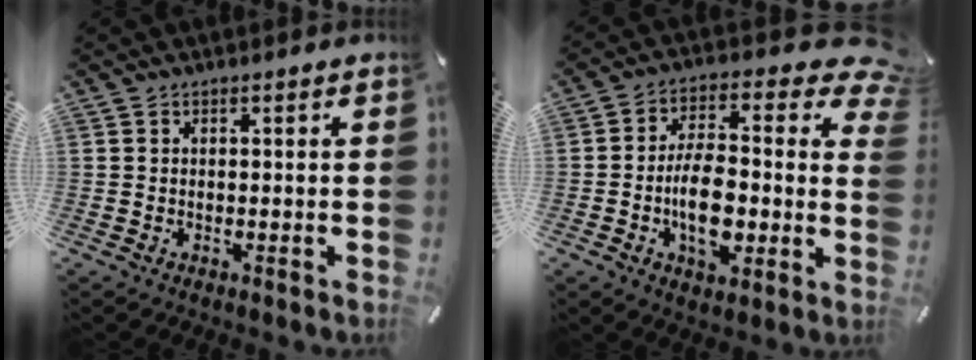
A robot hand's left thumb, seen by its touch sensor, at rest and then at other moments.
{"total": 15.2, "force": [-1.2, 9.1, 12.1], "torque": [-0.190, -0.014, -0.026]}